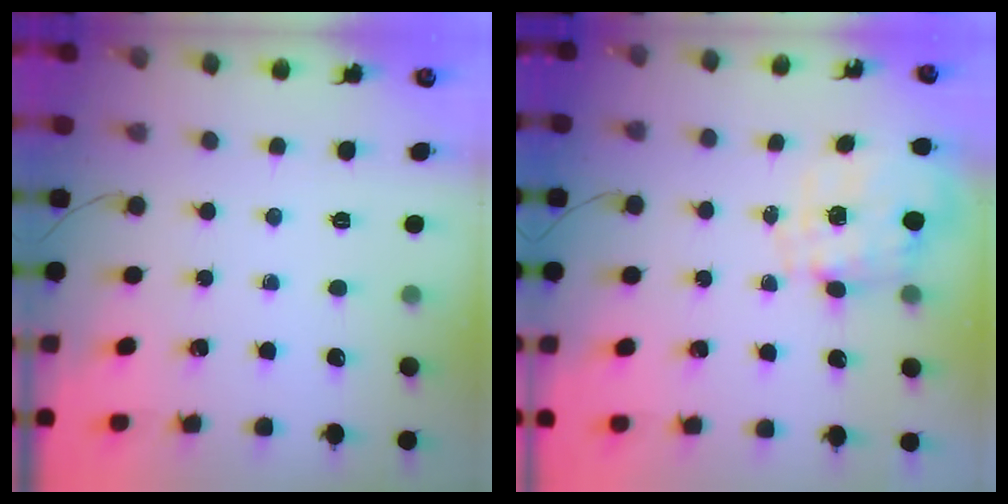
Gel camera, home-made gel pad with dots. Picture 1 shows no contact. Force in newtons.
{"total": 1.0, "press": 0.9, "slide": 0.5}